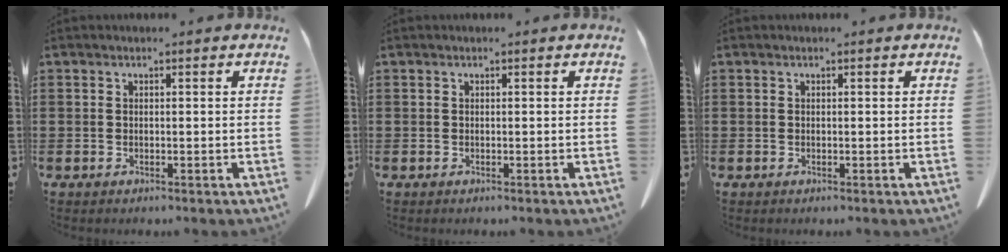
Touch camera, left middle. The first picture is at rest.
{"total": 0.0}
{"total": 0.0}